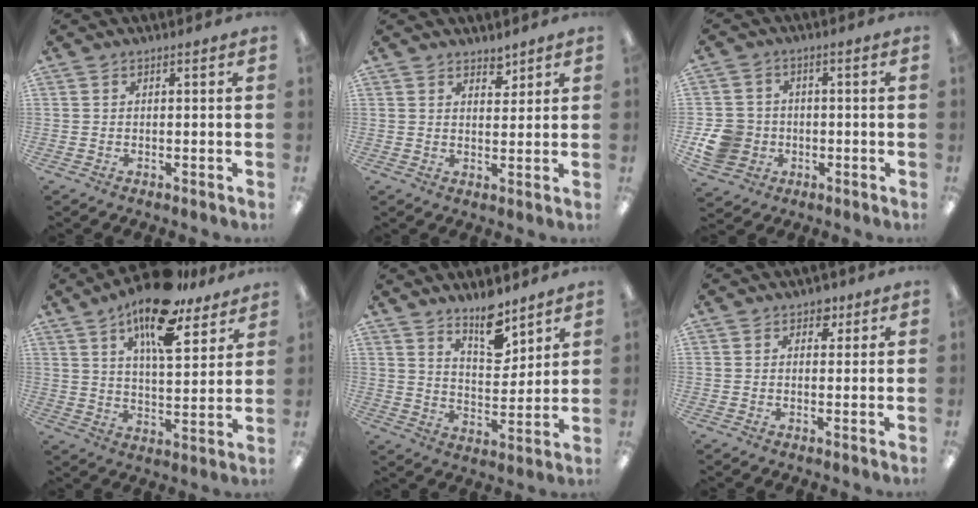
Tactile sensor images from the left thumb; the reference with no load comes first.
{"total": 3.3, "force": [2.8, 1.4, 0.7], "torque": [0.005, -0.022, 0.049]}
{"total": 8.7, "force": [-2.2, 7.8, 3.2], "torque": [-0.083, 0.020, -0.036]}
{"total": 16.3, "force": [11.5, 5.5, 10.0], "torque": [-0.168, -0.057, 0.193]}
{"total": 10.5, "force": [8.2, 4.2, 5.1], "torque": [-0.066, -0.055, 0.141]}
{"total": 2.8, "force": [1.6, 2.0, 1.1], "torque": [0.000, -0.005, 0.024]}